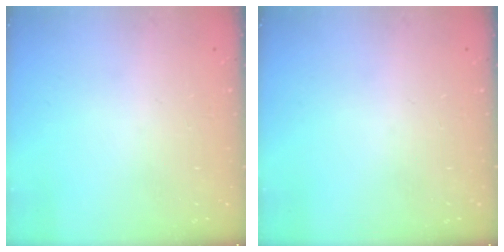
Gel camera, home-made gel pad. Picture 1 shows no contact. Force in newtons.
{"total": 0.0}